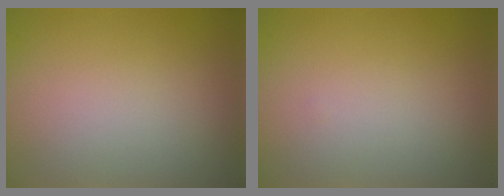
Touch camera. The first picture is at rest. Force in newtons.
{"total": 0.0}